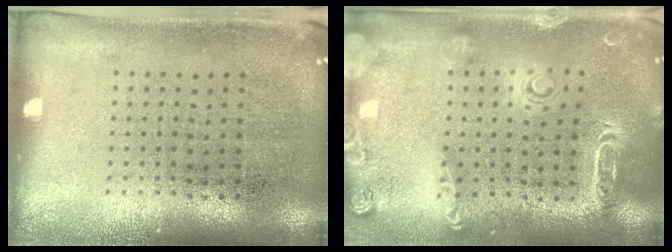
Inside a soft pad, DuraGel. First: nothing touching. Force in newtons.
{"total": 2.1, "press": 2.0, "slide": 0.6}